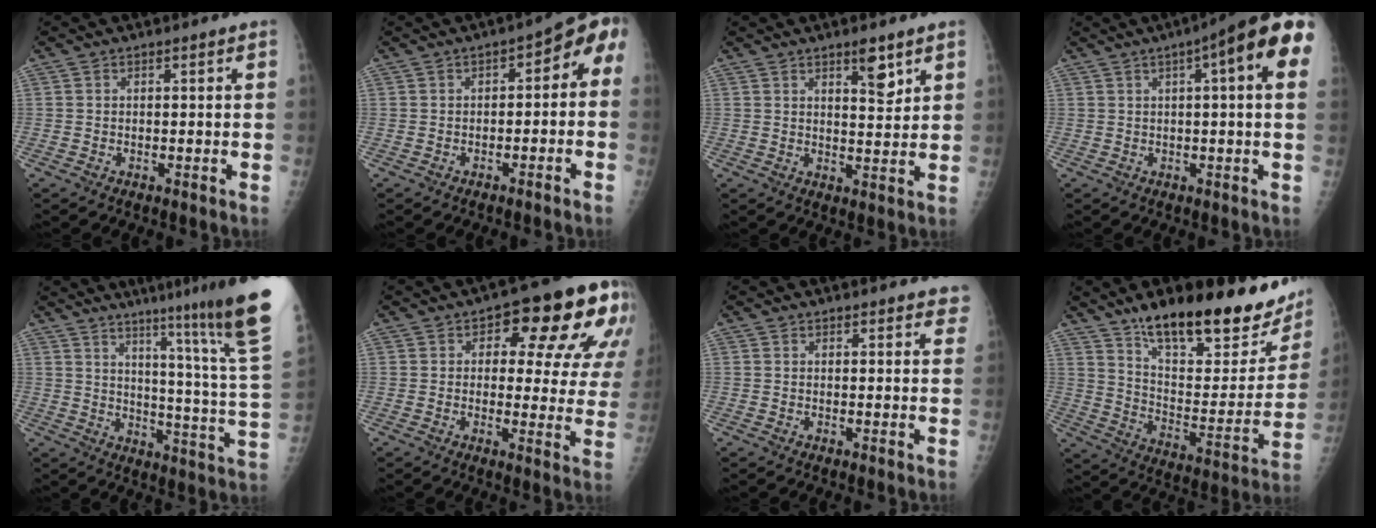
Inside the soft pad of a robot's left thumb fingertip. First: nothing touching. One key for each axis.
{"total": 6.2, "fx": -1.7, "fy": 3.6, "fz": 4.7, "tx": -0.029, "ty": 0.043, "tz": -0.031}
{"total": 5.1, "fx": 3.2, "fy": 1.6, "fz": 3.6, "tx": -0.043, "ty": -0.025, "tz": 0.051}
{"total": 14.7, "fx": 4.9, "fy": 2.9, "fz": 13.5, "tx": -0.175, "ty": 0.015, "tz": 0.054}
{"total": 24.5, "fx": 17.0, "fy": -0.5, "fz": 17.5, "tx": -0.224, "ty": -0.124, "tz": 0.230}
{"total": 16.4, "fx": 7.5, "fy": 7.5, "fz": 12.5, "tx": -0.101, "ty": -0.019, "tz": 0.090}
{"total": 5.1, "fx": 4.6, "fy": 1.8, "fz": 1.4, "tx": 0.022, "ty": -0.016, "tz": 0.042}
{"total": 27.7, "fx": 19.7, "fy": 9.1, "fz": 17.3, "tx": -0.216, "ty": -0.087, "tz": 0.297}